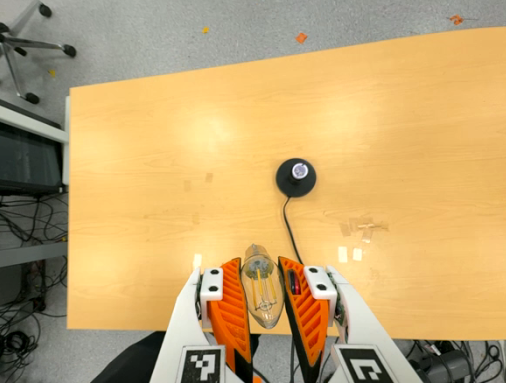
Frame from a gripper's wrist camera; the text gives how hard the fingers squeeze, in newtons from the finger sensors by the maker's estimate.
{"total": 18.1, "left": 19.9, "right": 16.4}